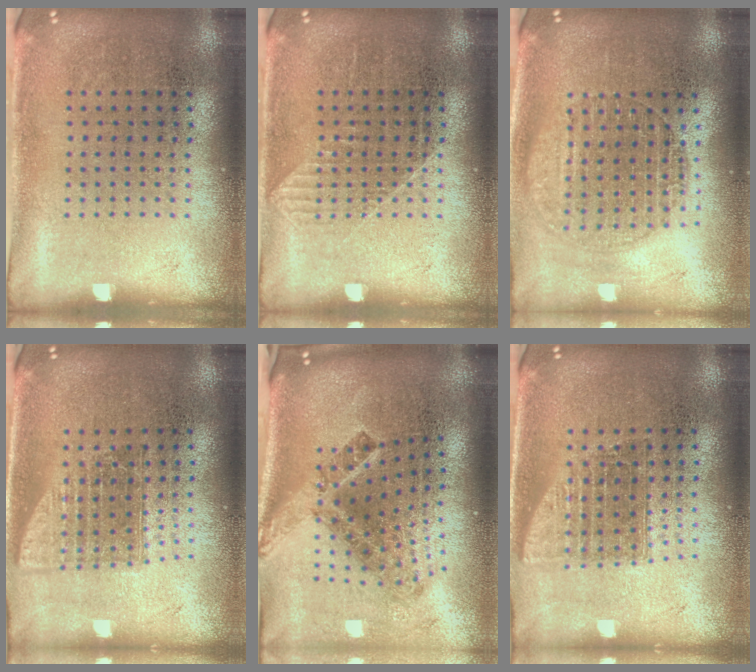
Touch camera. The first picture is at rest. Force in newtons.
{"total": 0.8, "press": 0.8, "slide": 0.2}
{"total": 1.8, "press": 1.5, "slide": 0.8}
{"total": 1.6, "press": 1.2, "slide": 0.9}
{"total": 2.7, "press": 1.6, "slide": 2.1}
{"total": 1.4, "press": 1.2, "slide": 0.8}